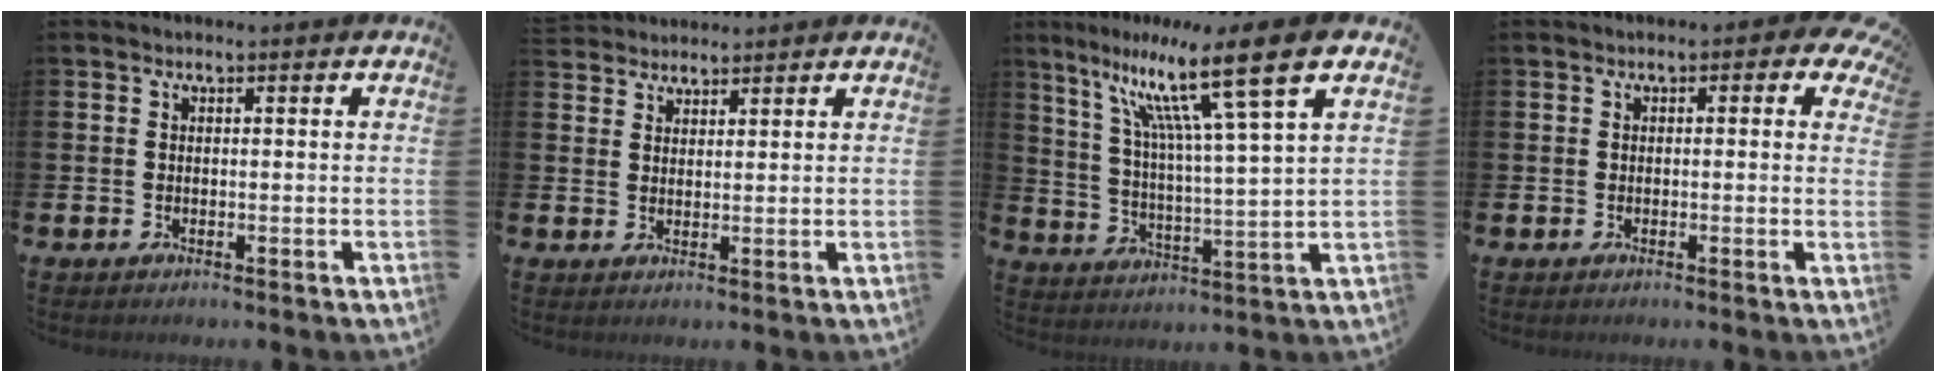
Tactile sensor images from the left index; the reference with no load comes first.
{"total": 2.7, "force": [2.6, 0.6, -0.4], "torque": [0.001, -0.007, 0.049]}
{"total": 13.5, "force": [8.9, 0.4, 10.1], "torque": [-0.203, -0.050, 0.135]}
{"total": 1.1, "force": [0.0, 0.7, 0.8], "torque": [-0.015, 0.009, -0.004]}